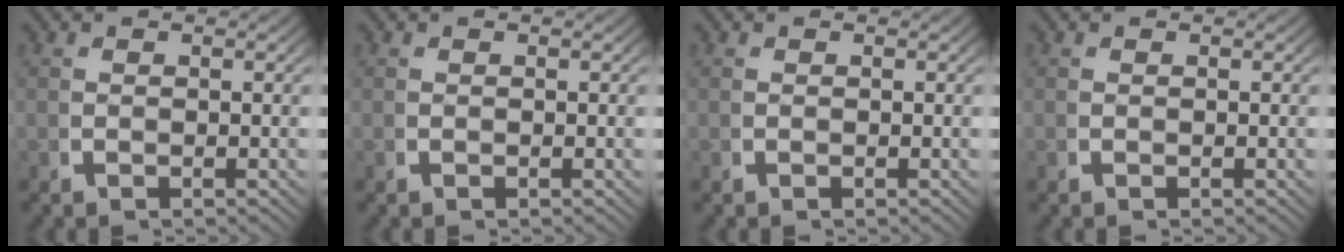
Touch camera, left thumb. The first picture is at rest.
{"total": 0.0}
{"total": 0.0}
{"total": 0.0}